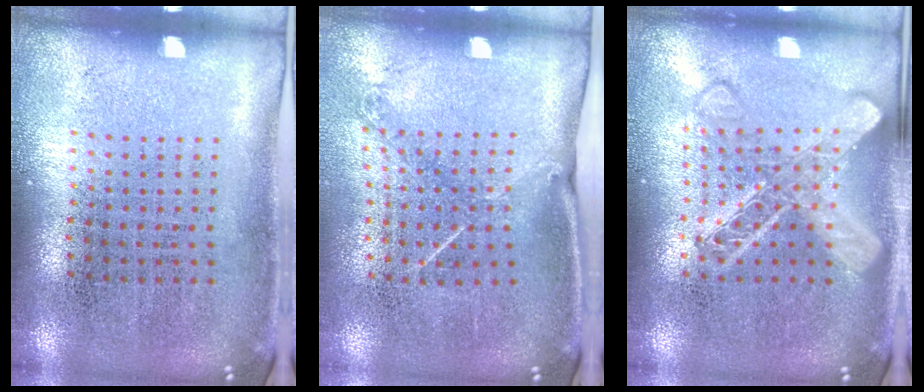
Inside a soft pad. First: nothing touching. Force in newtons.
{"total": 1.4, "press": 1.0, "slide": 1.0}
{"total": 3.1, "press": 3.1, "slide": 0.5}